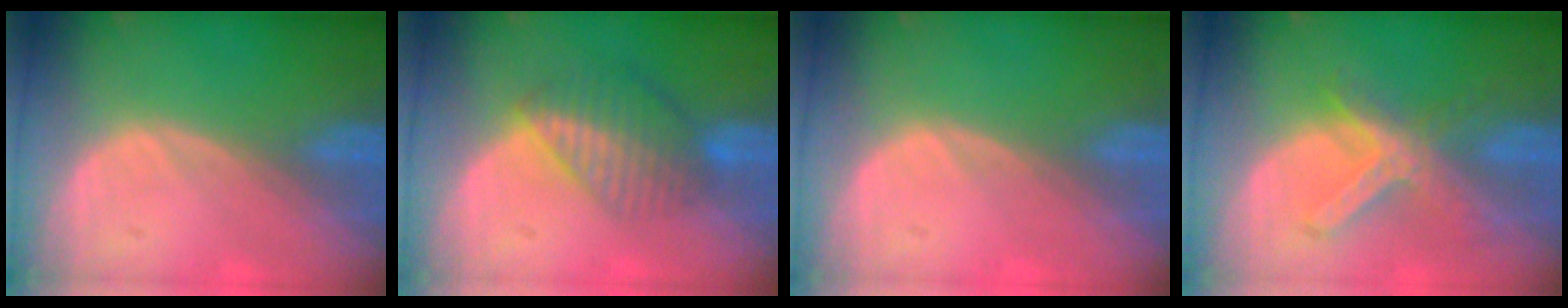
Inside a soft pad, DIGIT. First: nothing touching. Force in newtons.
{"total": 7.0, "press": 6.1, "slide": 3.5}
{"total": 0.7, "press": 0.1, "slide": 0.7}
{"total": 7.4, "press": 6.4, "slide": 3.9}